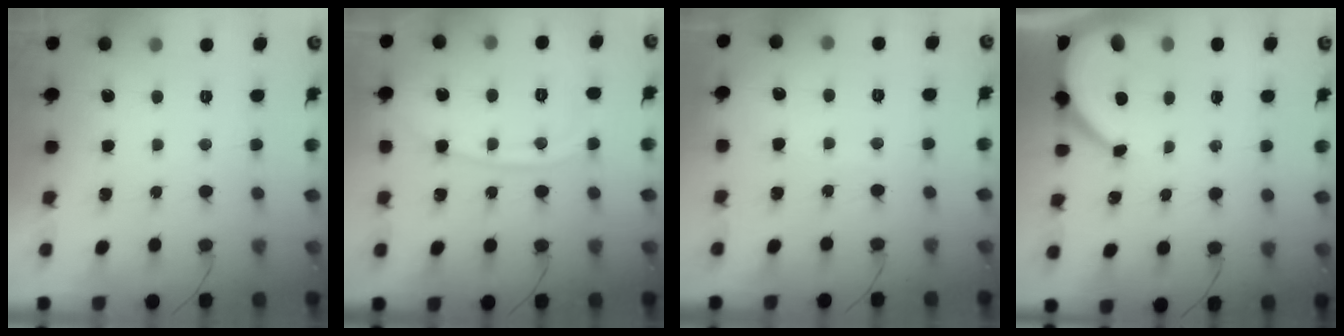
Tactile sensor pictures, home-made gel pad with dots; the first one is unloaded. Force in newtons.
{"total": 10.7, "press": 10.7, "slide": 0.6}
{"total": 2.9, "press": 2.9, "slide": 0.4}
{"total": 5.3, "press": 5.3, "slide": 0.5}